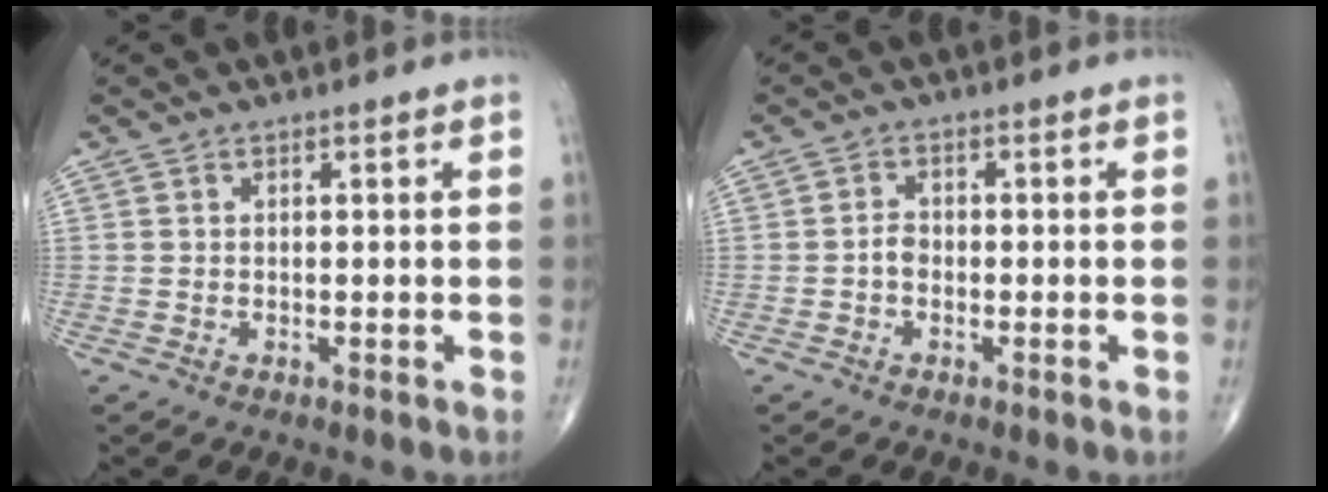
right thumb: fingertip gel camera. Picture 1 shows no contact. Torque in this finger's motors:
{"motor_torque": [0.25, -0.10, 0.15, -0.27, 0.01]}